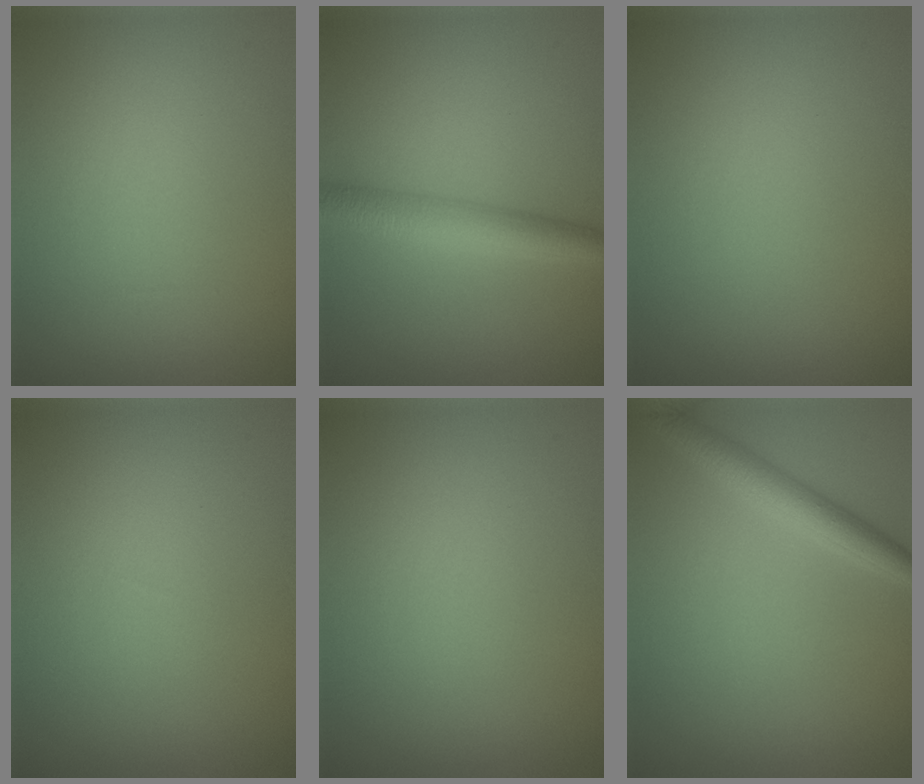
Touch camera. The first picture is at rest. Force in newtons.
{"total": 3.9, "press": 3.9, "slide": 0.1}
{"total": 0.0}
{"total": 0.0}
{"total": 0.0}
{"total": 2.8, "press": 2.8, "slide": 0.1}